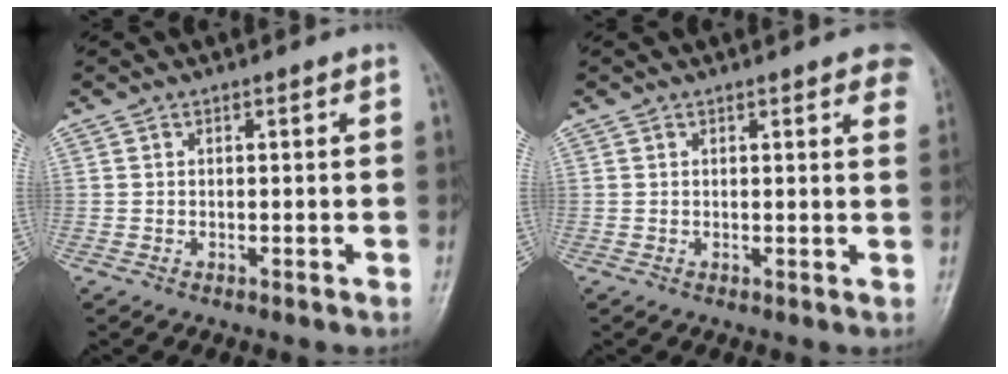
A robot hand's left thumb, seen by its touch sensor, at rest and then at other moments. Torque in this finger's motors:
{"motor_torque": [1.57, 0.78, 1.09, -0.43, 0.02]}